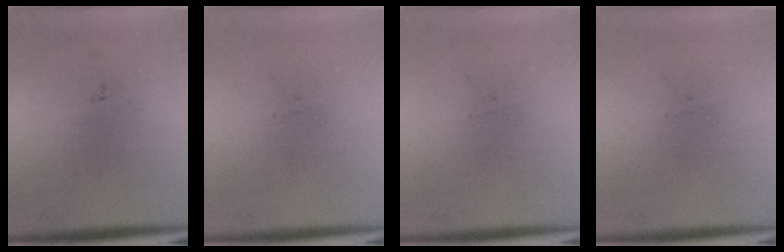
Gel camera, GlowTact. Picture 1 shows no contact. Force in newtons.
{"total": 0.0}
{"total": 0.0}
{"total": 0.0}